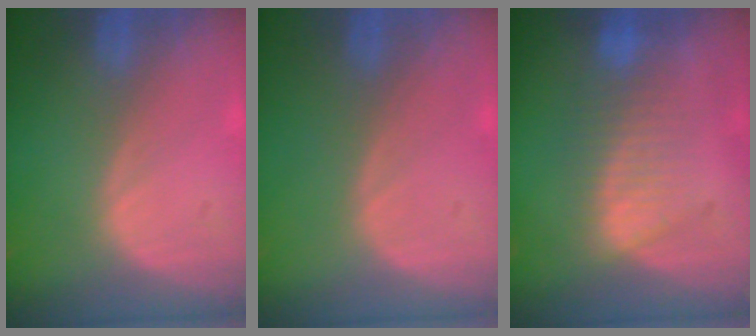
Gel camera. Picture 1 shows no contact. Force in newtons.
{"total": 0.0}
{"total": 6.8, "press": 6.7, "slide": 1.2}